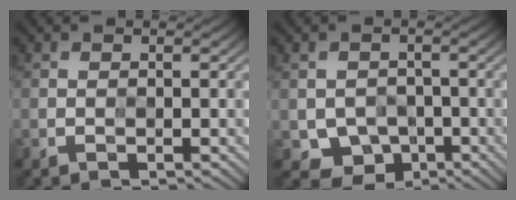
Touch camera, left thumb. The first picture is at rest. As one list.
[{"total": 5.0, "force": [-1.8, 4.0, 2.2], "torque": [-0.044, -0.017, -0.033]}]